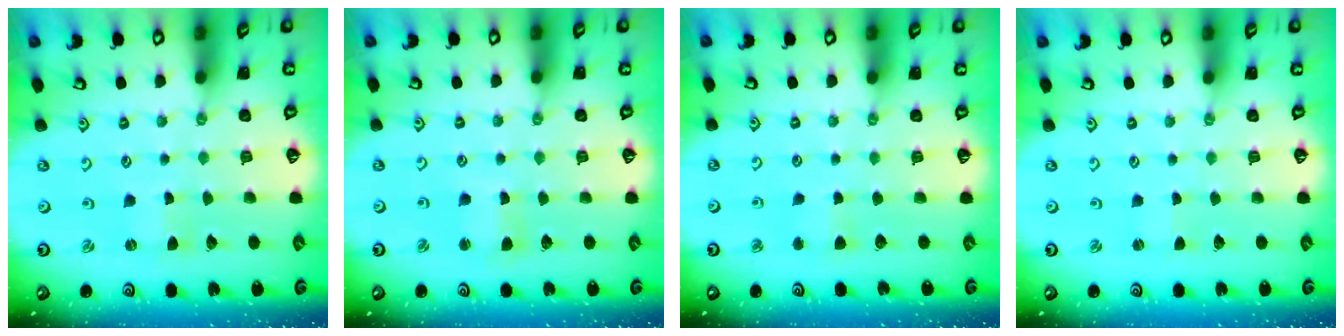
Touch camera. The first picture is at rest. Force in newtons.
{"total": 2.7, "press": 2.7, "slide": 0.3}
{"total": 2.8, "press": 2.8, "slide": 0.5}
{"total": 0.0}